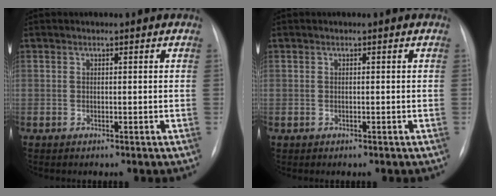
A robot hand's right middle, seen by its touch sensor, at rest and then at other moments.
{"total": 0.0}